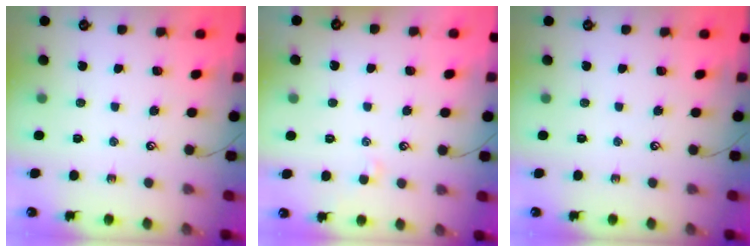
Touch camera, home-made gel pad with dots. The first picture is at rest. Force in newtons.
{"total": 1.8, "press": 1.7, "slide": 0.3}
{"total": 0.0}